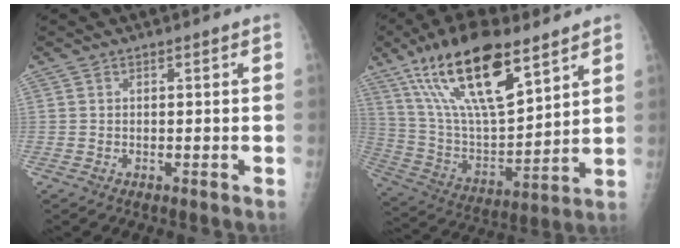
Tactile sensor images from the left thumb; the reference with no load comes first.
{"total": 22.8, "force": [13.3, 8.4, 16.4], "torque": [-0.283, -0.047, 0.249]}